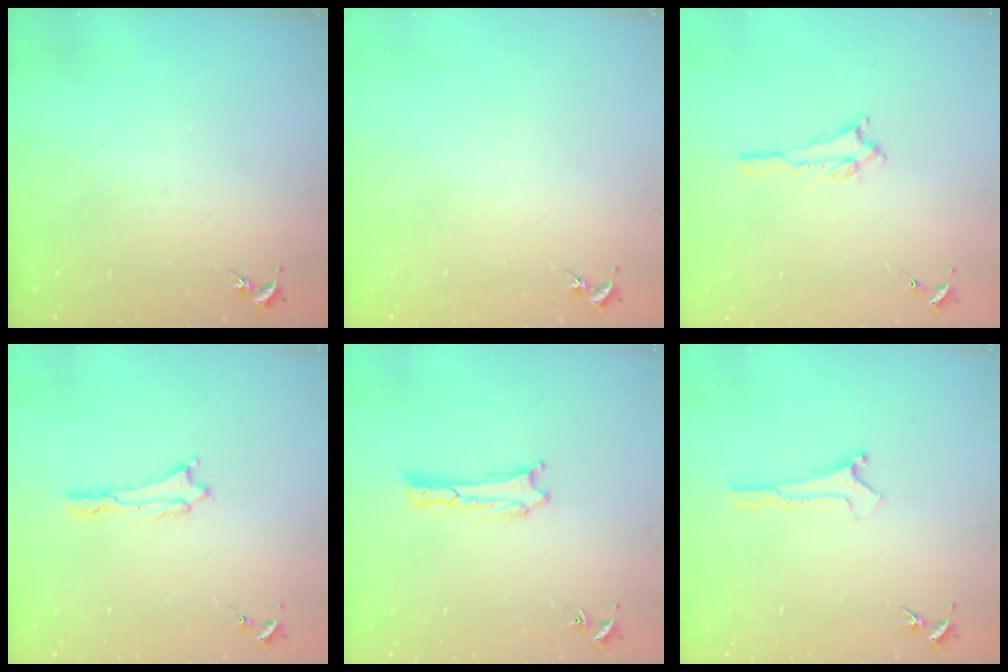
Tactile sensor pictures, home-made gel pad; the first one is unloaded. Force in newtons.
{"total": 0.0}
{"total": 1.4, "press": 1.4, "slide": 0.2}
{"total": 0.0}
{"total": 0.0}
{"total": 0.0}